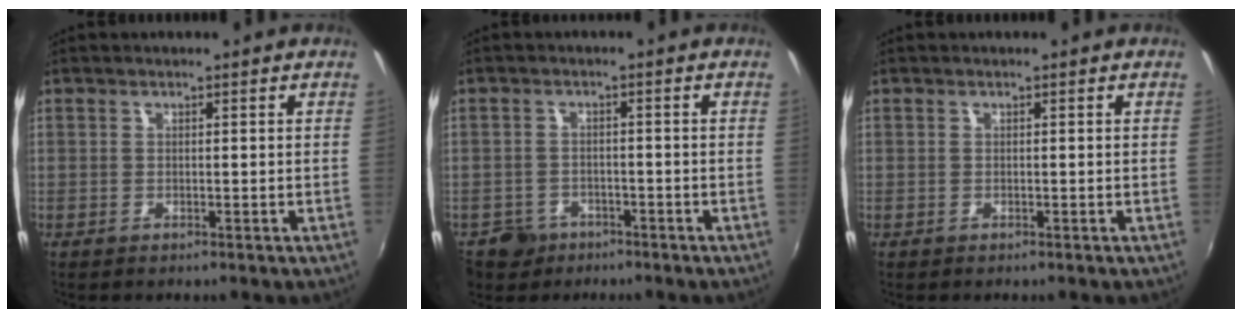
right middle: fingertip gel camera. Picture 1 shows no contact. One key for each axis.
{"total": 5.6, "fx": -3.4, "fy": 4.3, "fz": 1.0, "tx": -0.038, "ty": 0.006, "tz": -0.053}
{"total": 0.0}